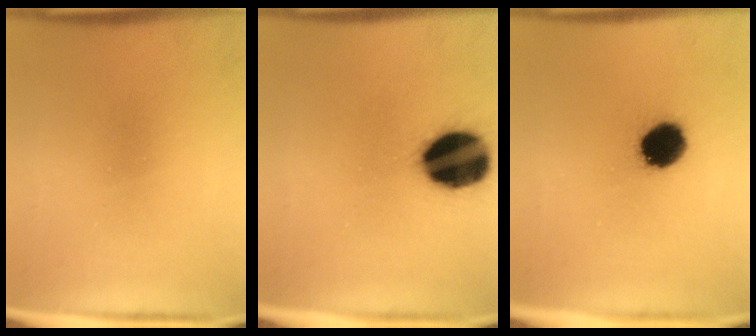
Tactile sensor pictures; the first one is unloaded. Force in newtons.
{"total": 19.8}
{"total": 10.8}